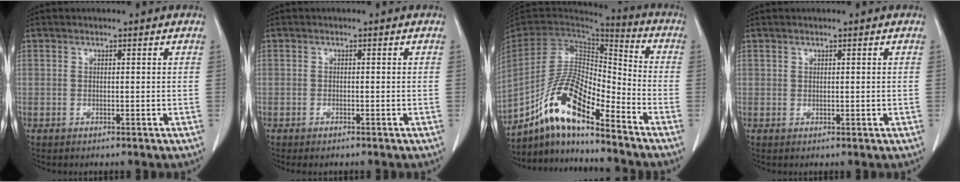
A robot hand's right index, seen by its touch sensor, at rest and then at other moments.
{"total": 1.3, "force": [-1.1, 0.3, 0.7], "torque": [-0.012, -0.002, -0.015]}
{"total": 15.1, "force": [-10.2, 3.3, 10.6], "torque": [-0.209, 0.013, -0.187]}
{"total": 0.0}